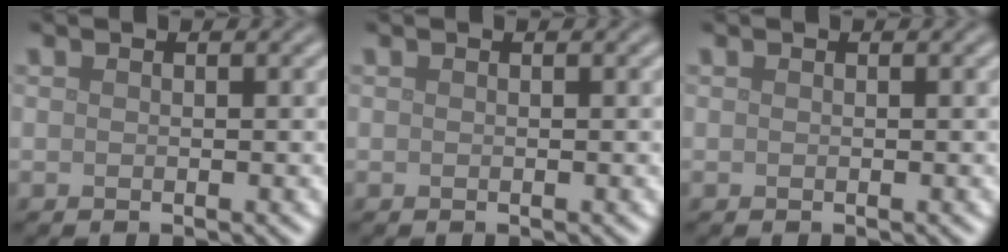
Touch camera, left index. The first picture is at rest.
{"total": 0.0}
{"total": 0.0}